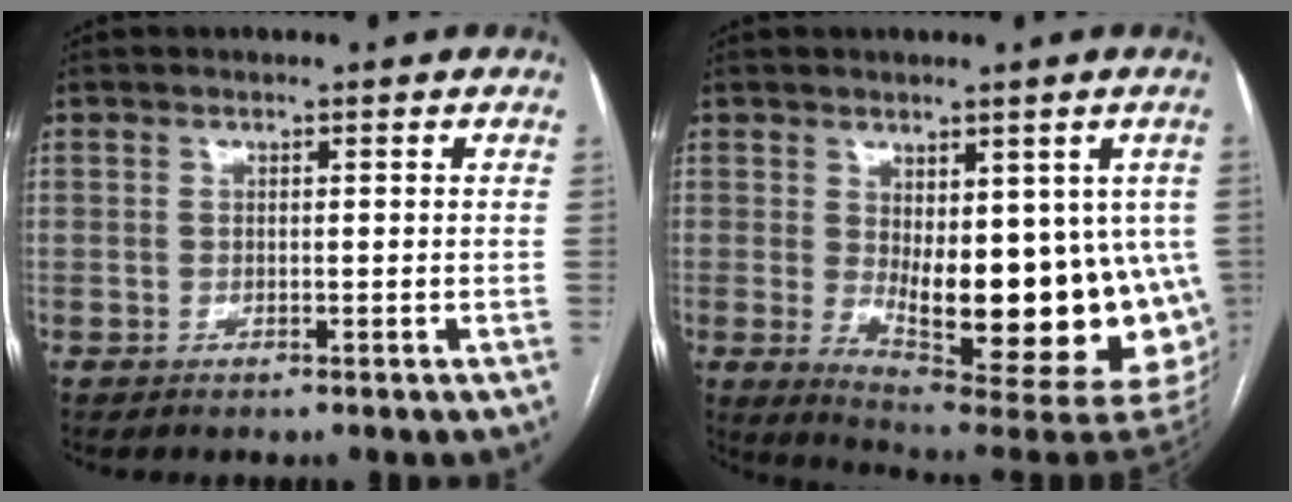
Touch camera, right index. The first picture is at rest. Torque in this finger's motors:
{"motor_torque": [1.92, -0.21, 0.94, 0.19]}